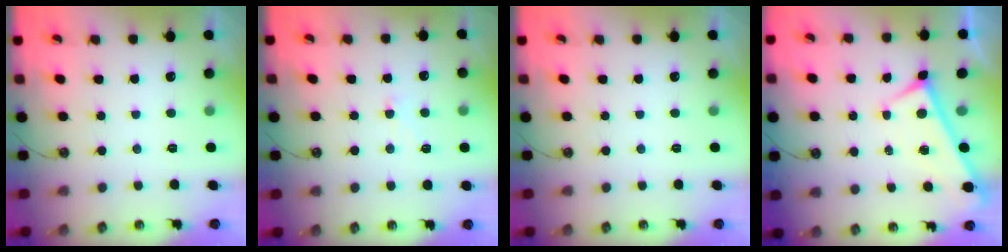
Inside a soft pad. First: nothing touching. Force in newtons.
{"total": 1.3, "press": 1.2, "slide": 0.6}
{"total": 0.0}
{"total": 0.0}